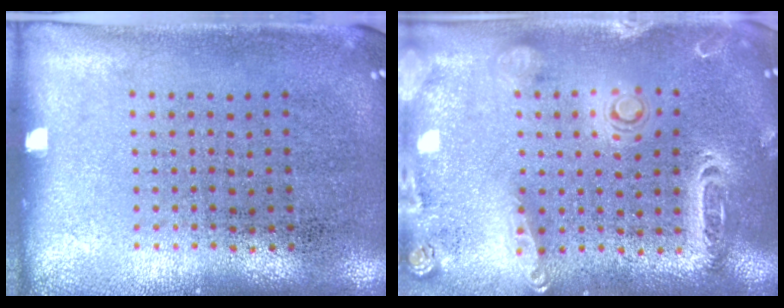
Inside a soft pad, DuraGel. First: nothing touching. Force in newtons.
{"total": 2.3, "press": 2.1, "slide": 0.9}